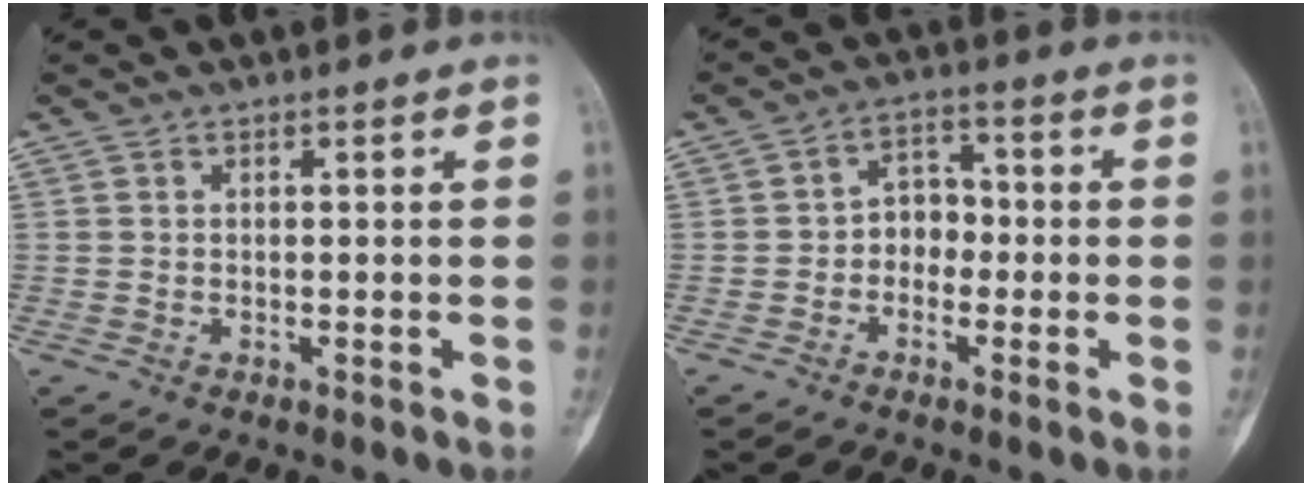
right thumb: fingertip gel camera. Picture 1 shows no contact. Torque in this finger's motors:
{"motor_torque": [-0.55, 0.12, 0.09, -0.12, -0.09]}